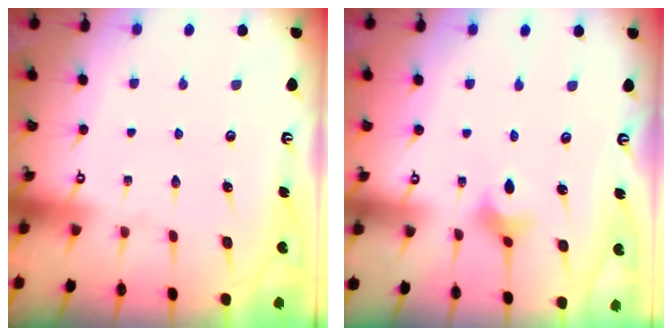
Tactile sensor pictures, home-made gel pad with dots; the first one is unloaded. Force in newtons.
{"total": 2.7, "press": 2.7, "slide": 0.5}